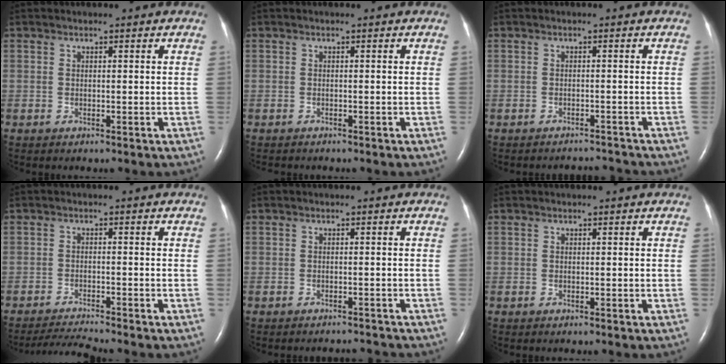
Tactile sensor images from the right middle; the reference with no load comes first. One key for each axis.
{"total": 1.4, "fx": -1.2, "fy": 0.4, "fz": 0.4, "tx": -0.012, "ty": -0.003, "tz": -0.014}
{"total": 3.1, "fx": -3.0, "fy": 0.2, "fz": -0.6, "tx": 0.009, "ty": -0.002, "tz": -0.040}
{"total": 3.9, "fx": -3.5, "fy": -1.5, "fz": 0.5, "tx": -0.022, "ty": -0.020, "tz": -0.065}
{"total": 3.2, "fx": -3.2, "fy": 0.3, "fz": 0.0, "tx": 0.002, "ty": -0.006, "tz": -0.038}
{"total": 0.0}